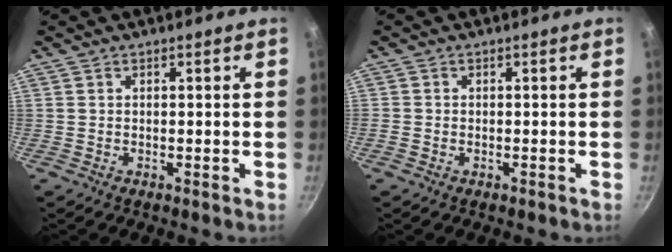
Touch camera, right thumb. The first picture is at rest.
{"total": 0.9, "force": [-0.4, 0.7, 0.3], "torque": [-0.008, 0.000, -0.009]}